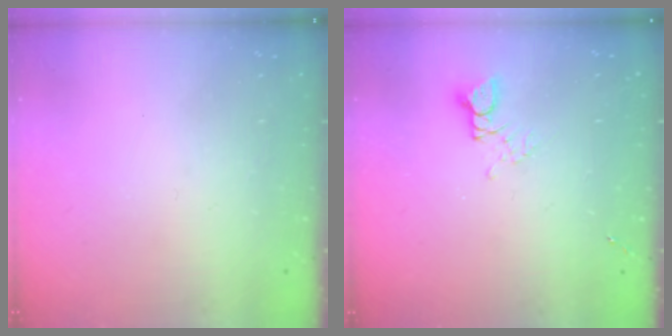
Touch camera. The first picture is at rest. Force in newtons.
{"total": 2.6, "press": 2.6, "slide": 0.1}